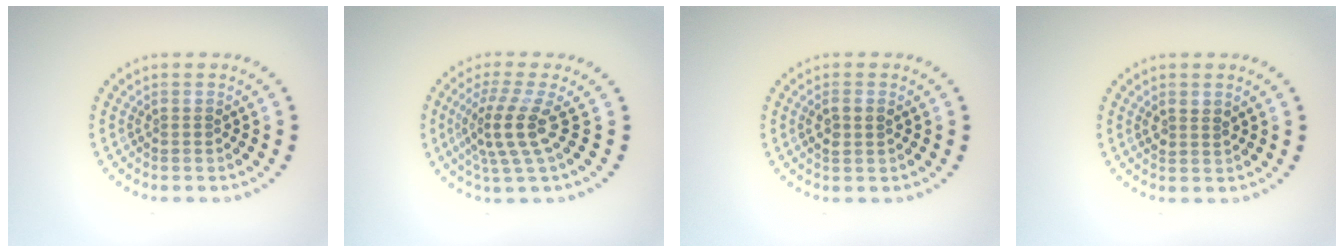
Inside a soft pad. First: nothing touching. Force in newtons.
{"total": 3.9, "press": 2.7, "slide": 2.8}
{"total": 1.6, "press": 1.5, "slide": 0.4}
{"total": 1.3, "press": 1.2, "slide": 0.6}